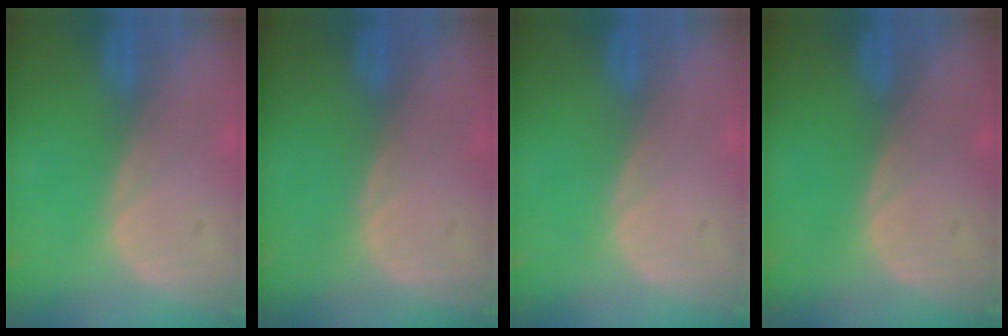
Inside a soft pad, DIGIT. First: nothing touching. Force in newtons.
{"total": 0.0}
{"total": 0.0}
{"total": 0.0}